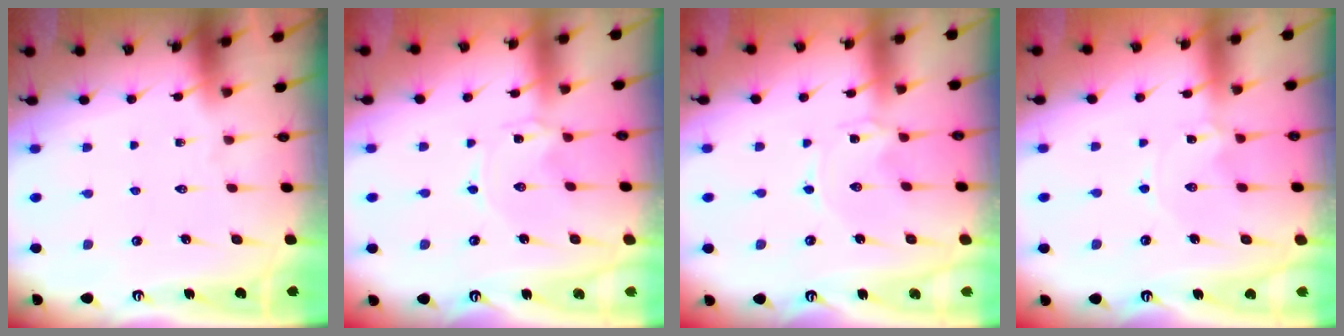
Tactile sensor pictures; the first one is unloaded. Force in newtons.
{"total": 0.0}
{"total": 0.0}
{"total": 0.8, "press": 0.8, "slide": 0.2}